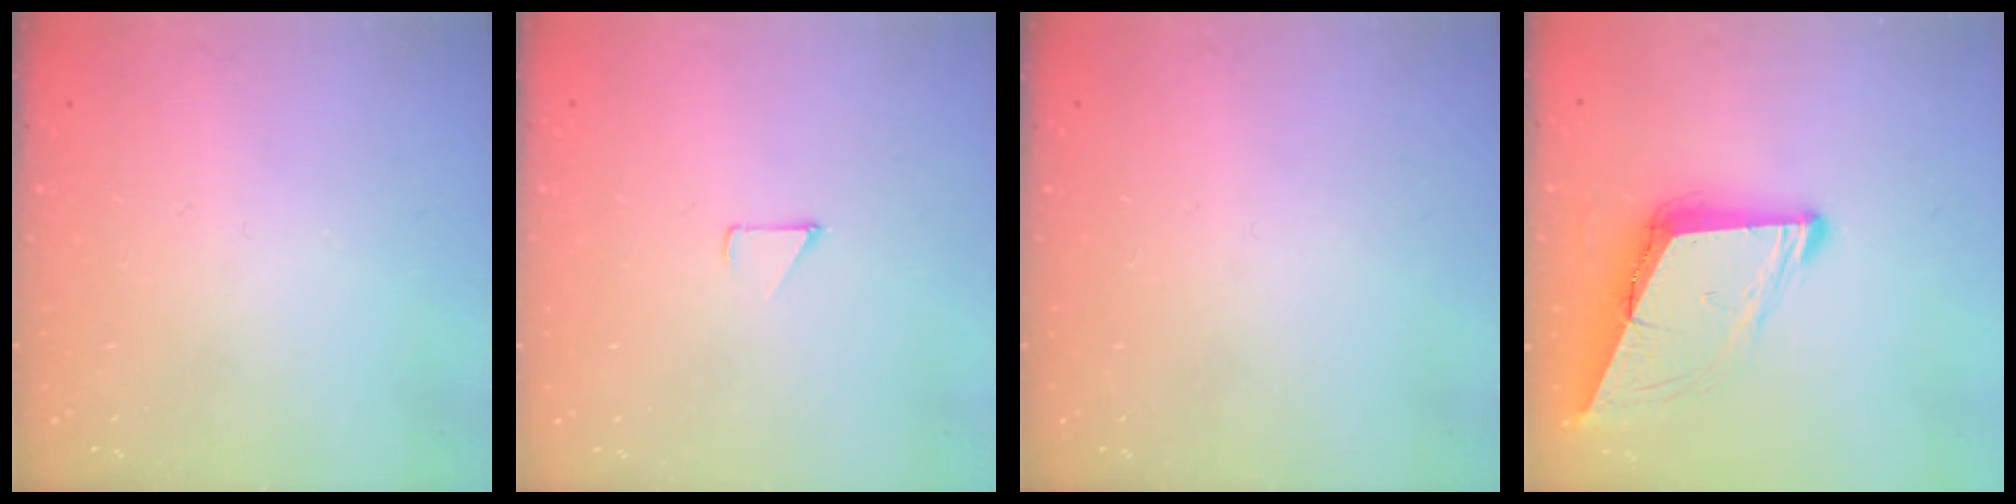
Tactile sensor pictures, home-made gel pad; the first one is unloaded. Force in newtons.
{"total": 3.3, "press": 3.3, "slide": 0.3}
{"total": 0.0}
{"total": 9.5, "press": 9.4, "slide": 1.6}